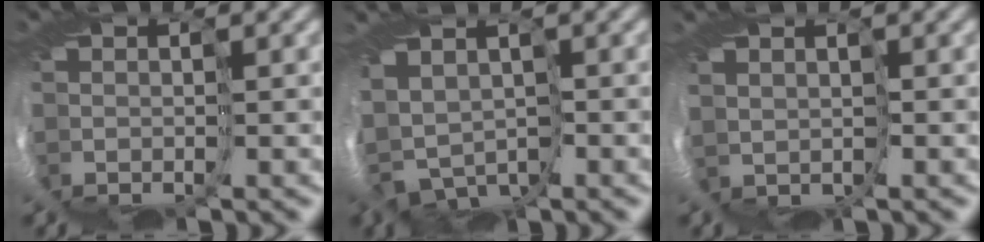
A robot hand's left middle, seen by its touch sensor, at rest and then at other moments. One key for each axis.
{"total": 3.6, "fx": -1.0, "fy": 3.1, "fz": 1.5, "tx": -0.035, "ty": -0.014, "tz": -0.020}
{"total": 1.1, "fx": 0.7, "fy": 0.9, "fz": -0.2, "tx": -0.006, "ty": 0.004, "tz": 0.014}